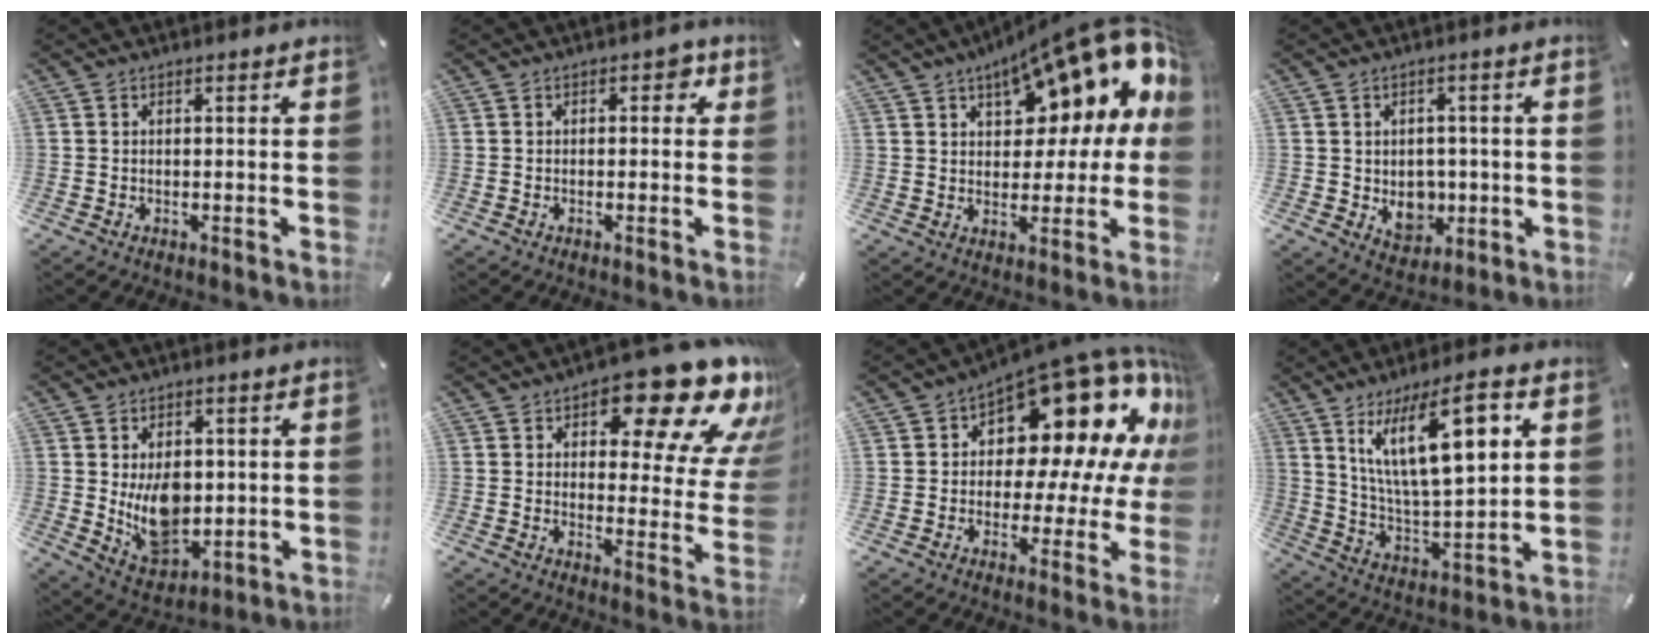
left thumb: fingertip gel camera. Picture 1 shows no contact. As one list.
[{"total": 2.4, "force": [0.0, 1.8, 1.7], "torque": [-0.019, 0.005, -0.007]}, {"total": 17.5, "force": [10.8, 7.9, 11.3], "torque": [-0.164, -0.077, 0.182]}, {"total": 7.4, "force": [-0.5, 6.5, 3.4], "torque": [-0.027, 0.002, -0.003]}, {"total": 11.9, "force": [0.5, 8.8, 7.9], "torque": [-0.122, -0.012, 0.010]}, {"total": 19.8, "force": [13.1, 8.2, 12.4], "torque": [-0.161, -0.095, 0.214]}, {"total": 20.6, "force": [10.3, 11.1, 14.0], "torque": [-0.177, -0.090, 0.172]}, {"total": 18.4, "force": [9.5, 6.6, 14.3], "torque": [-0.267, -0.024, 0.154]}]